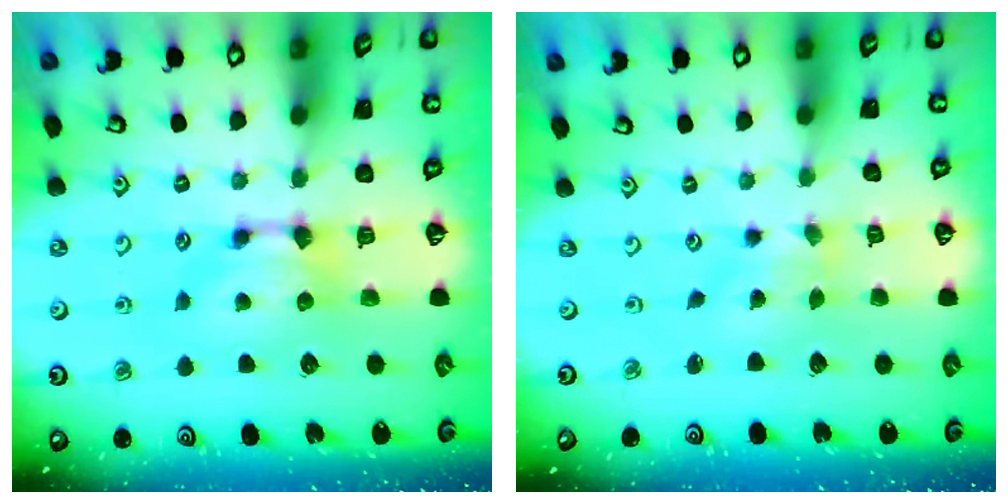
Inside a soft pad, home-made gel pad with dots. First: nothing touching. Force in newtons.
{"total": 2.1, "press": 1.8, "slide": 1.0}